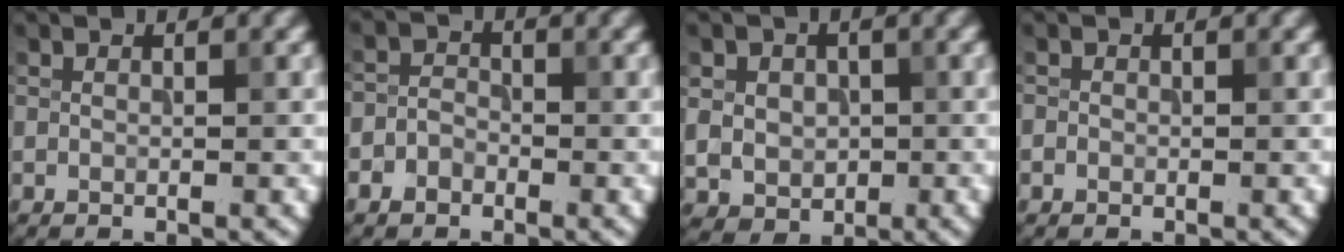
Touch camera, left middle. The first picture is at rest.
{"total": 2.0, "force": [-1.1, 1.5, 0.7], "torque": [-0.009, 0.006, -0.026]}
{"total": 4.2, "force": [0.3, 3.8, 1.9], "torque": [-0.042, -0.001, -0.002]}
{"total": 0.5, "force": [-0.2, 0.5, 0.0], "torque": [0.001, -0.003, -0.006]}